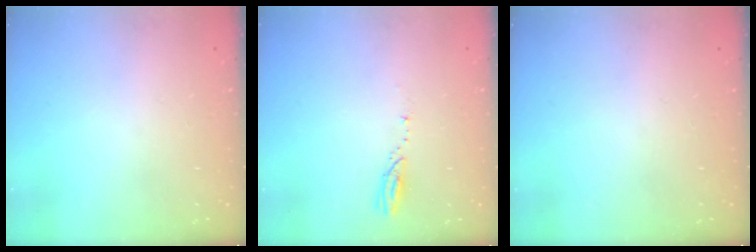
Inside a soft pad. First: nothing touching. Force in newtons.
{"total": 3.1, "press": 3.1, "slide": 0.2}
{"total": 0.0}